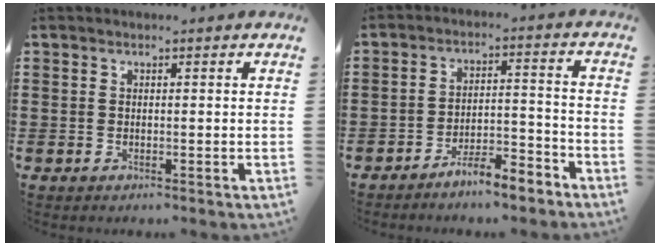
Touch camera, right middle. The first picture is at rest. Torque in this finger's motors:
{"motor_torque": [2.14, 0.00, 0.40, 0.14]}